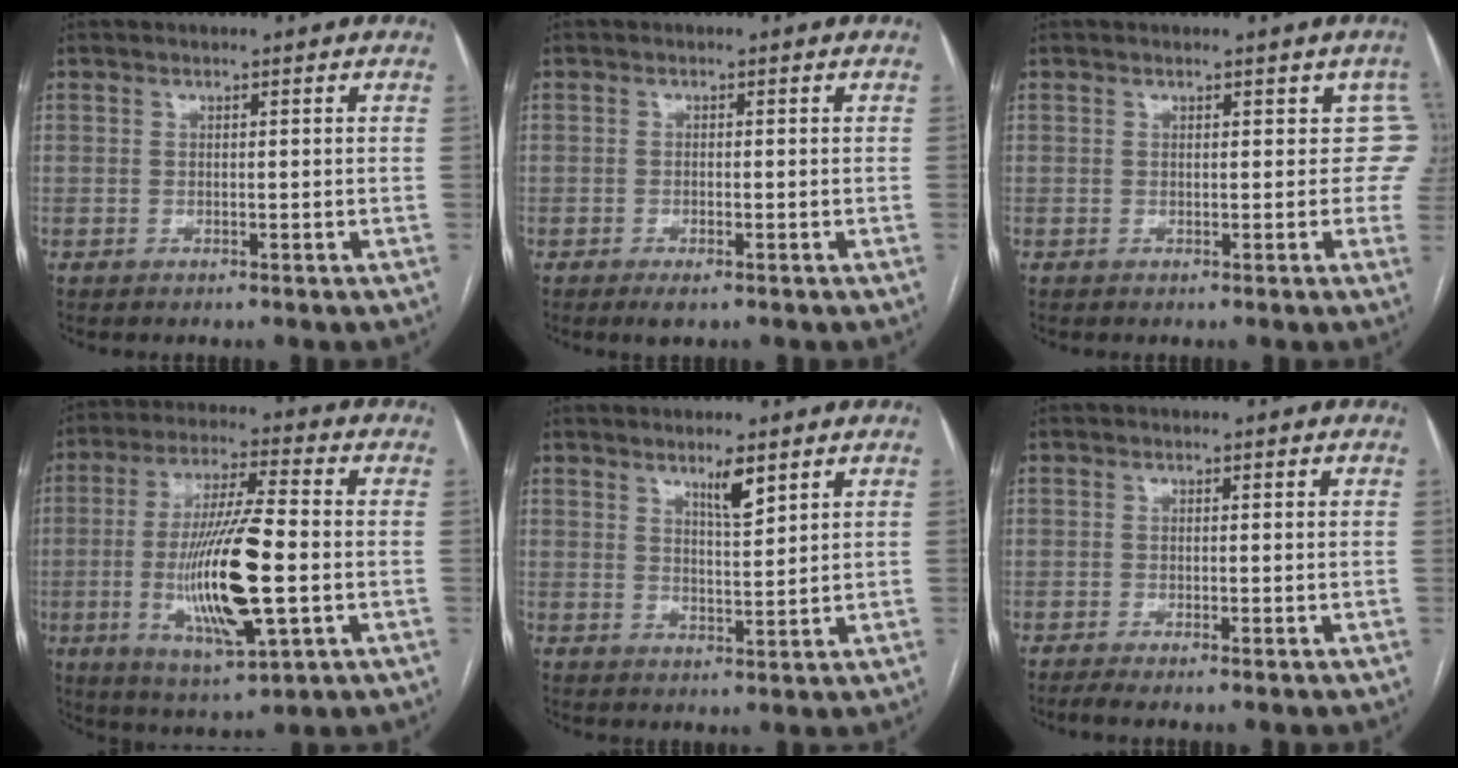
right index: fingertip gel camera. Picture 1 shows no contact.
{"total": 2.3, "force": [-1.4, 0.6, 1.7], "torque": [-0.032, -0.003, -0.022]}
{"total": 2.6, "force": [0.8, 2.0, 1.5], "torque": [0.005, 0.009, 0.001]}
{"total": 16.5, "force": [-2.7, 2.3, 16.1], "torque": [-0.315, -0.014, -0.043]}
{"total": 4.1, "force": [2.7, 0.6, 3.0], "torque": [-0.054, -0.004, 0.048]}
{"total": 1.9, "force": [-1.3, 0.0, 1.3], "torque": [-0.027, -0.003, -0.027]}